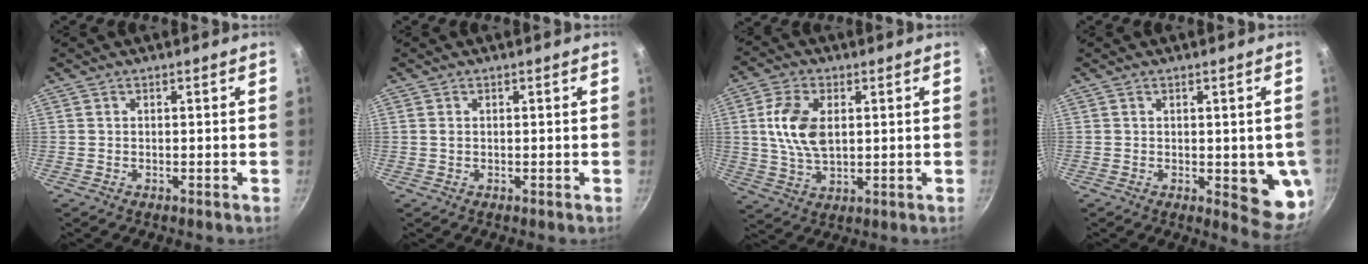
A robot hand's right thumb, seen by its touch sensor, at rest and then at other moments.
{"total": 0.7, "force": [0.1, 0.5, 0.4], "torque": [-0.008, 0.001, 0.001]}
{"total": 10.1, "force": [1.8, 6.0, 8.0], "torque": [-0.147, -0.004, 0.035]}
{"total": 8.4, "force": [-0.7, 3.4, 7.6], "torque": [-0.064, -0.013, -0.004]}